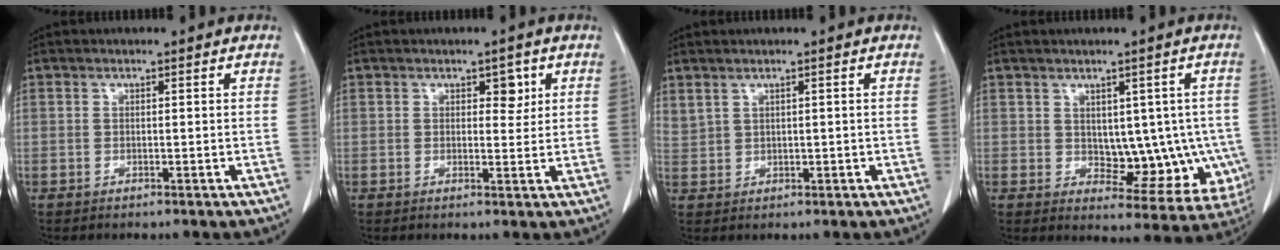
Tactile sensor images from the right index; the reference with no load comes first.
{"total": 2.5, "force": [1.1, 1.5, 1.6], "torque": [-0.013, 0.001, 0.015]}
{"total": 2.1, "force": [1.6, 1.0, 1.0], "torque": [-0.029, 0.009, 0.046]}
{"total": 9.8, "force": [-0.1, 5.7, 8.0], "torque": [-0.079, 0.008, 0.019]}